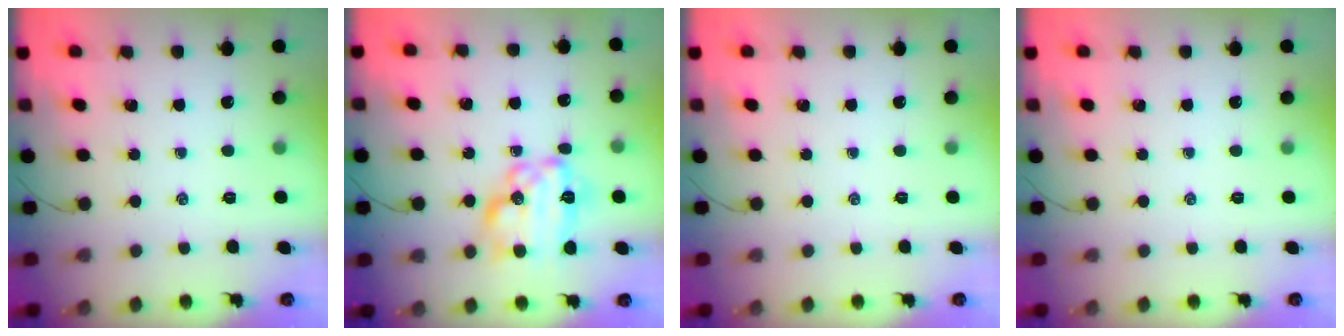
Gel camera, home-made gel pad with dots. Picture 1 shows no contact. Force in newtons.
{"total": 17.1, "press": 17.1, "slide": 1.1}
{"total": 0.0}
{"total": 0.0}